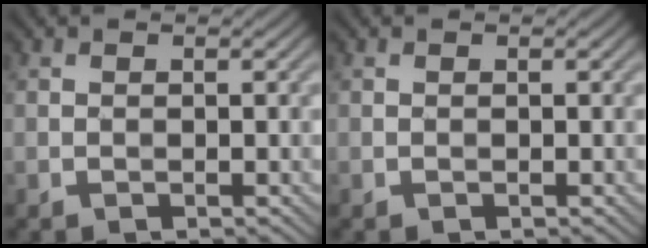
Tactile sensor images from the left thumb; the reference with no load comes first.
{"total": 0.0}